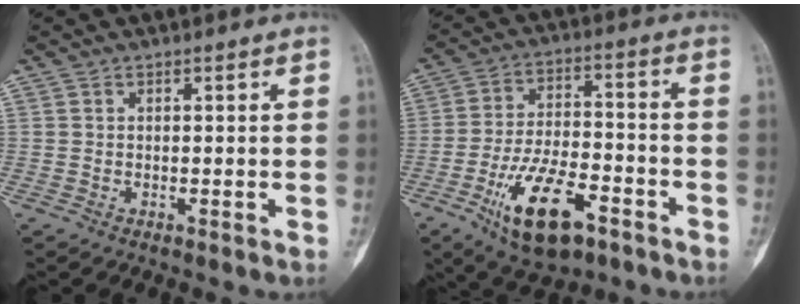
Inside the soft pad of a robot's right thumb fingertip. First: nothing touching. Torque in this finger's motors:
{"motor_torque": [0.22, 0.42, 1.44, -0.65, 0.21]}